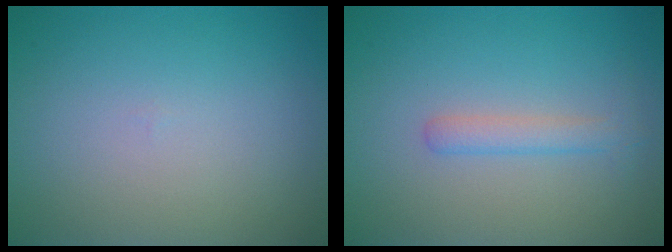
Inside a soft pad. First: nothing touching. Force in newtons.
{"total": 1.8, "press": 1.8, "slide": 0.1}